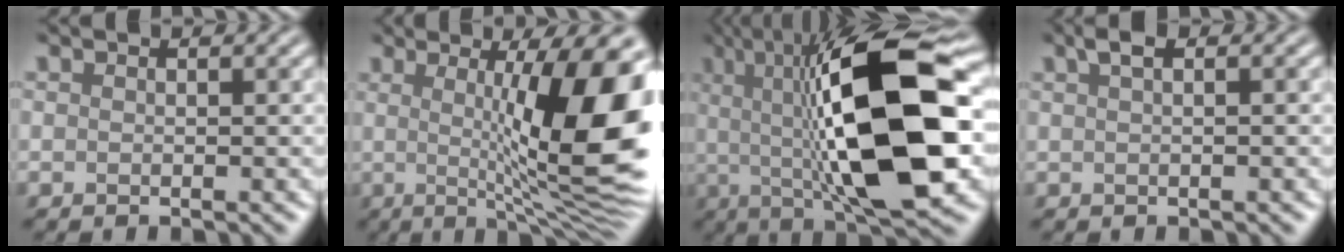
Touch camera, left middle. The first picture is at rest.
{"total": 13.8, "force": [1.1, 3.0, 13.4], "torque": [-0.162, 0.000, 0.018]}
{"total": 16.0, "force": [1.0, 5.5, 15.0], "torque": [-0.223, 0.013, 0.003]}
{"total": 1.7, "force": [0.8, 0.5, 1.4], "torque": [-0.023, 0.008, 0.013]}